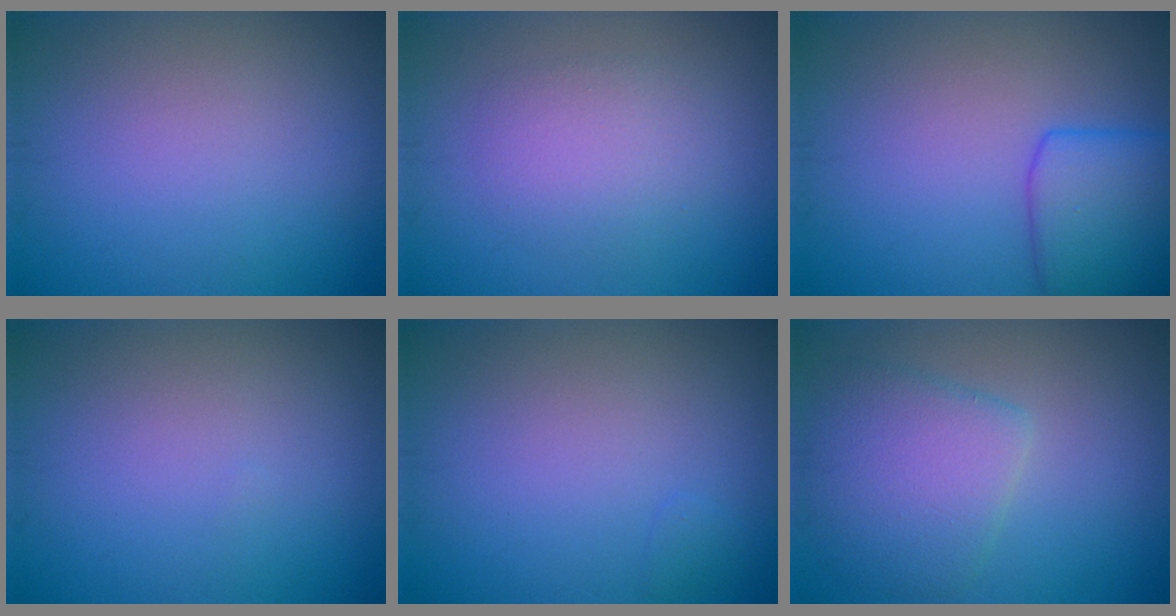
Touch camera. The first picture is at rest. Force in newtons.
{"total": 2.8, "press": 2.8, "slide": 0.2}
{"total": 5.0, "press": 5.0, "slide": 0.3}
{"total": 0.0}
{"total": 0.6, "press": 0.6, "slide": 0.0}
{"total": 5.2, "press": 5.2, "slide": 0.2}